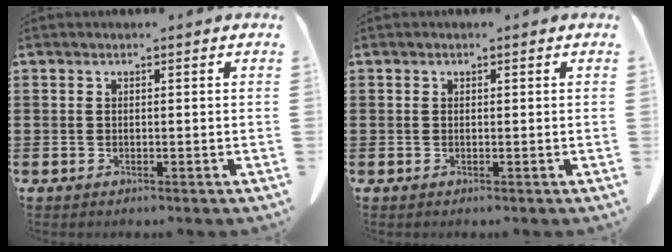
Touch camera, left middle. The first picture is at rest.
{"total": 0.0}